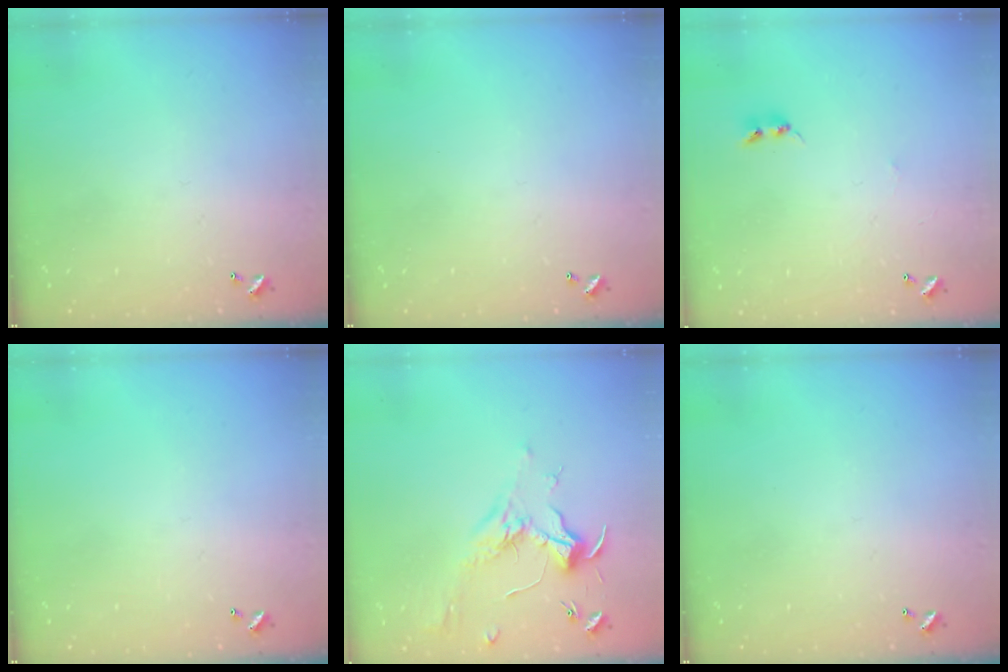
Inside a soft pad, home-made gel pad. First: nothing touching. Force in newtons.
{"total": 0.0}
{"total": 2.5, "press": 2.5, "slide": 0.4}
{"total": 0.0}
{"total": 1.7, "press": 1.5, "slide": 0.8}
{"total": 0.0}